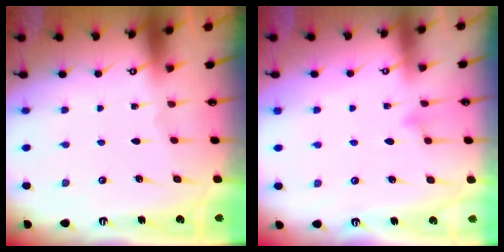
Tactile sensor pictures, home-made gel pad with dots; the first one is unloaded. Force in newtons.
{"total": 5.9, "press": 5.9, "slide": 0.6}